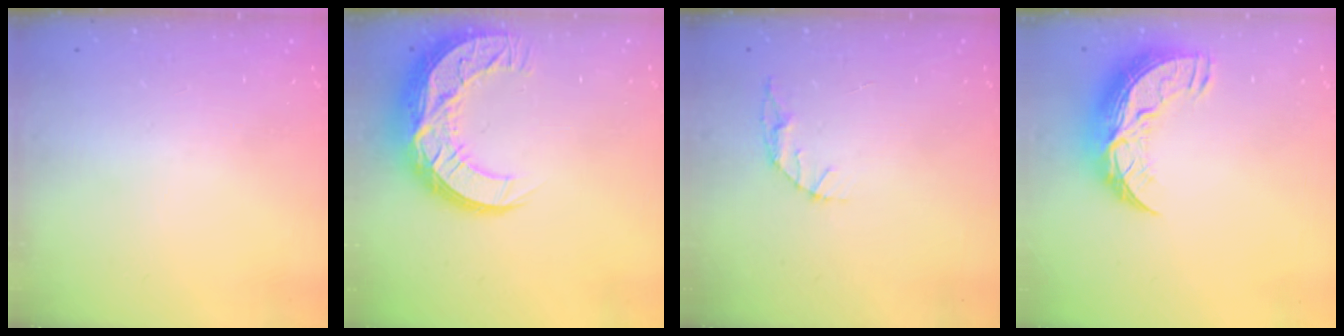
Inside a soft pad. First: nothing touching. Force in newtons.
{"total": 16.0, "press": 16.0, "slide": 1.3}
{"total": 3.5, "press": 3.5, "slide": 0.4}
{"total": 11.2, "press": 11.2, "slide": 0.7}